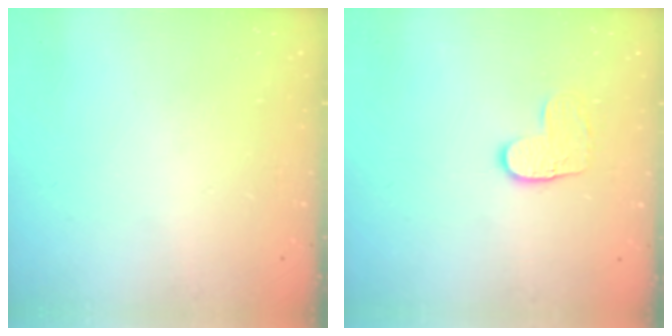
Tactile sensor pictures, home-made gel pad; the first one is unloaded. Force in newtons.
{"total": 5.5, "press": 5.5, "slide": 0.4}